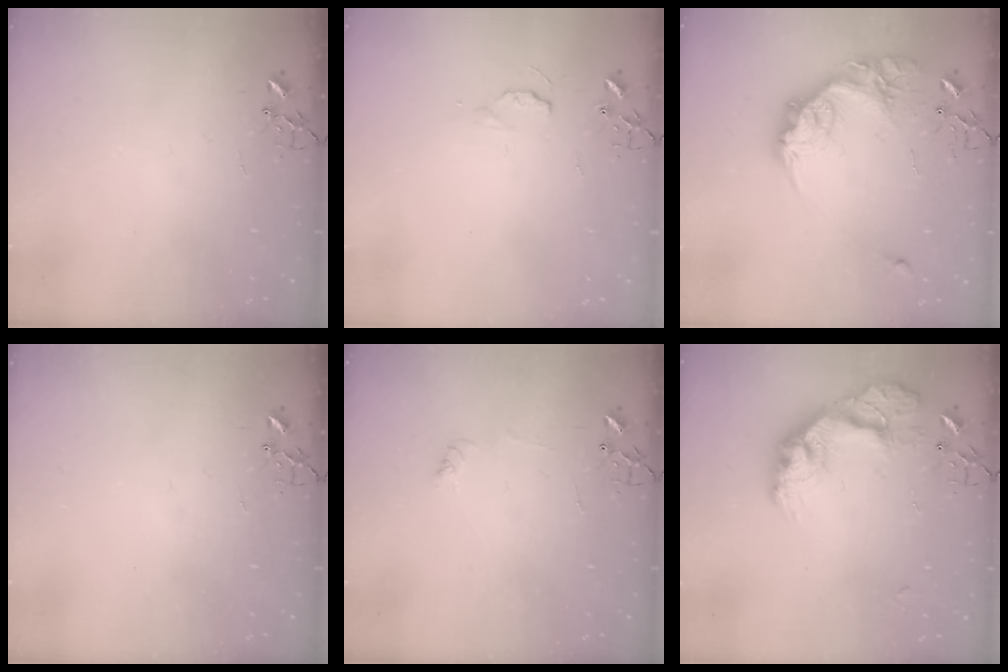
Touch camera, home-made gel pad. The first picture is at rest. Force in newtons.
{"total": 3.6, "press": 3.6, "slide": 0.4}
{"total": 19.5, "press": 19.5, "slide": 1.4}
{"total": 0.0}
{"total": 3.6, "press": 3.6, "slide": 0.4}
{"total": 18.8, "press": 18.7, "slide": 1.6}